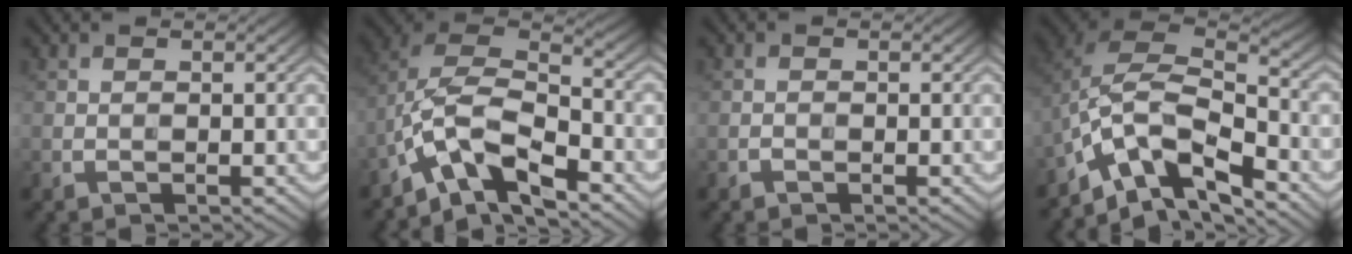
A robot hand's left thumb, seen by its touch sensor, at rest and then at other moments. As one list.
[{"total": 10.6, "force": [-6.7, 4.4, 7.0], "torque": [-0.132, 0.001, -0.143]}, {"total": 0.5, "force": [-0.4, 0.3, 0.1], "torque": [-0.001, -0.002, -0.008]}, {"total": 11.3, "force": [-7.0, 5.2, 7.2], "torque": [-0.140, -0.003, -0.143]}]